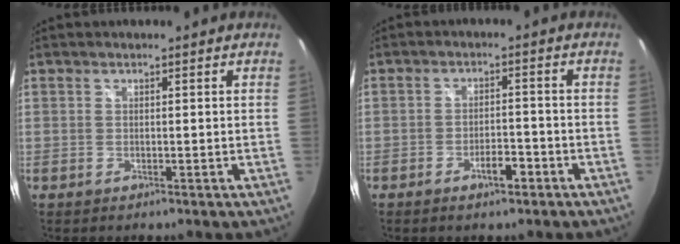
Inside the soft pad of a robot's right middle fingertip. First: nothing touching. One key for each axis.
{"total": 3.9, "fx": -2.6, "fy": 1.5, "fz": 2.6, "tx": -0.048, "ty": 0.001, "tz": -0.036}